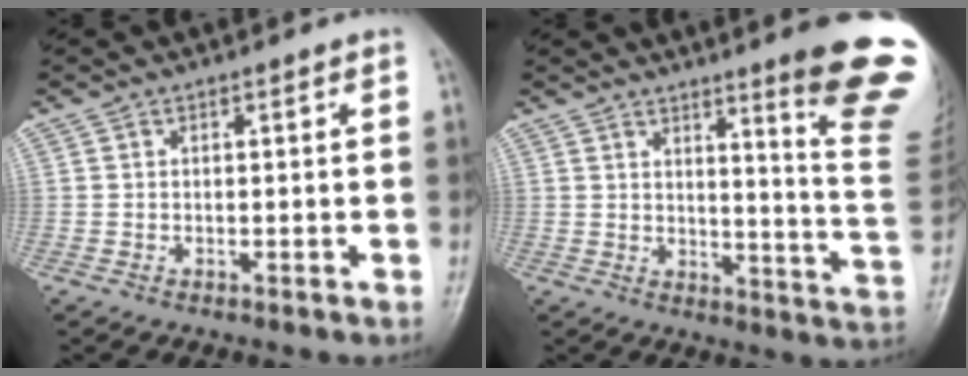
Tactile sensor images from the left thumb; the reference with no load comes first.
{"total": 16.8, "force": [11.1, 0.9, 12.6], "torque": [-0.128, -0.090, 0.136]}